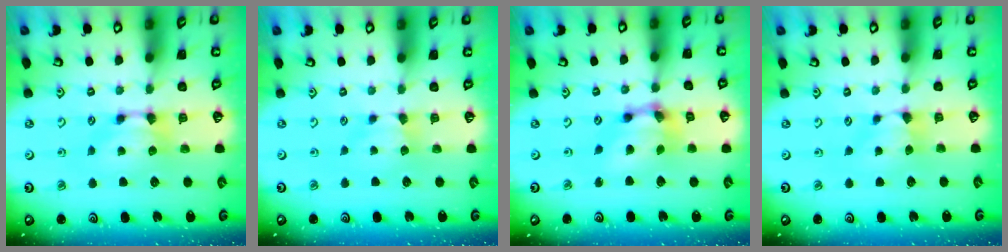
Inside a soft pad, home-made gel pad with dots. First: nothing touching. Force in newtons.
{"total": 1.4, "press": 1.4, "slide": 0.3}
{"total": 6.6, "press": 6.2, "slide": 2.2}
{"total": 0.6, "press": 0.2, "slide": 0.5}